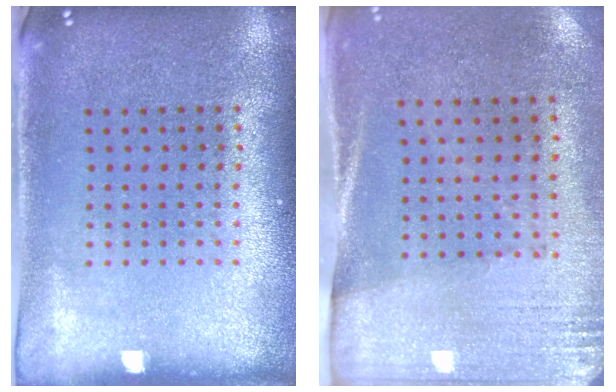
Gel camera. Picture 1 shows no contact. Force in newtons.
{"total": 2.7, "press": 2.4, "slide": 1.2}